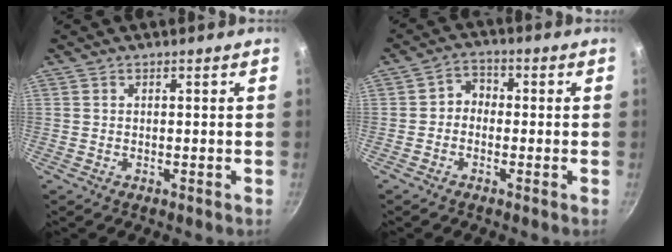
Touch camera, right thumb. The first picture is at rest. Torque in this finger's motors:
{"motor_torque": [-0.33, 0.19, -0.17, 0.06, -0.01]}